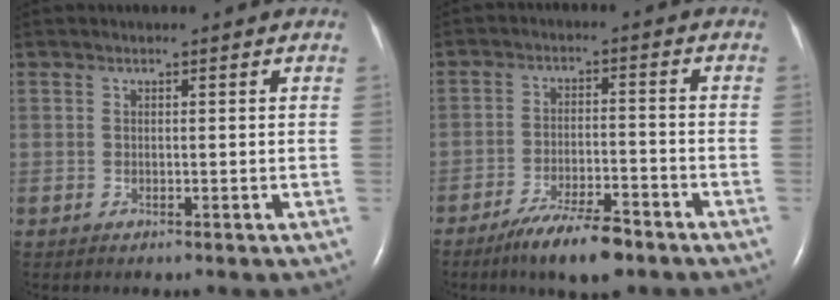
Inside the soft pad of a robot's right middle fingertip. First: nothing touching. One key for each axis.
{"total": 8.8, "fx": -6.5, "fy": 1.6, "fz": 5.6, "tx": -0.103, "ty": -0.014, "tz": -0.112}